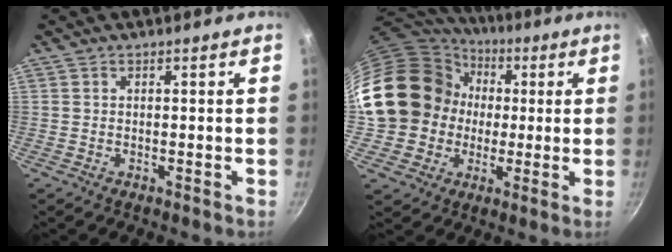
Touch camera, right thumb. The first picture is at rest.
{"total": 19.4, "force": [0.6, 17.5, 8.5], "torque": [-0.140, 0.037, 0.016]}